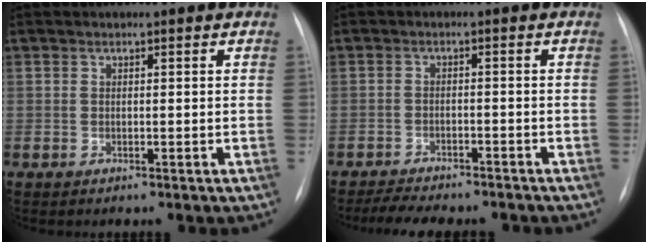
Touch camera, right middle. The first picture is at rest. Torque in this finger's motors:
{"motor_torque": [0.61, -0.65, 0.09, 0.03]}